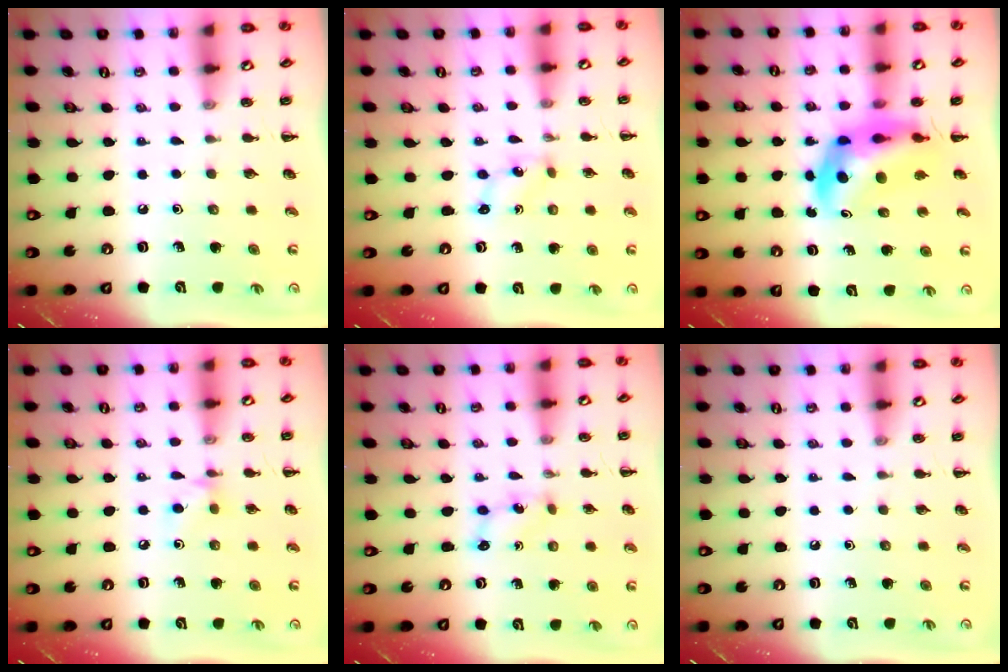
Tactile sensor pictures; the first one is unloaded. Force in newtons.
{"total": 0.8, "press": 0.8, "slide": 0.3}
{"total": 9.0, "press": 8.6, "slide": 2.8}
{"total": 4.5, "press": 4.3, "slide": 1.3}
{"total": 2.5, "press": 2.4, "slide": 0.7}
{"total": 0.0}